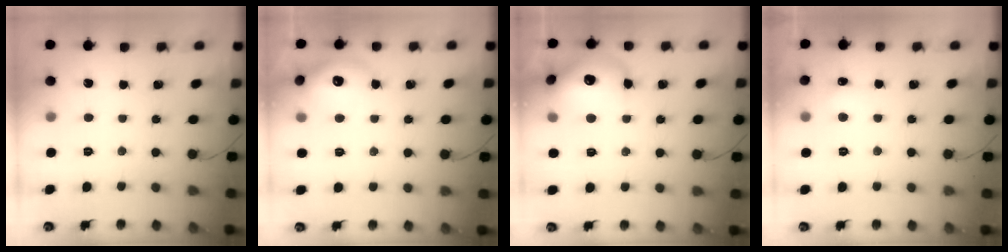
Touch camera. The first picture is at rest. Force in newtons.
{"total": 14.1, "press": 14.0, "slide": 1.2}
{"total": 16.2, "press": 16.1, "slide": 1.8}
{"total": 3.5, "press": 3.3, "slide": 1.0}